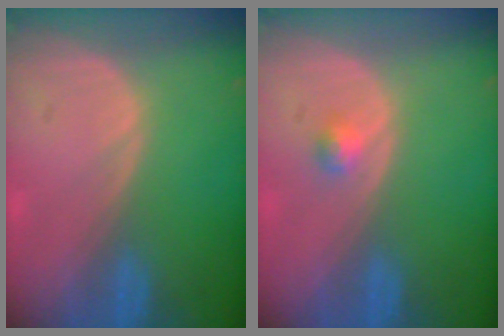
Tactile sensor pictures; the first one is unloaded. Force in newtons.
{"total": 1.7, "press": 1.4, "slide": 0.8}